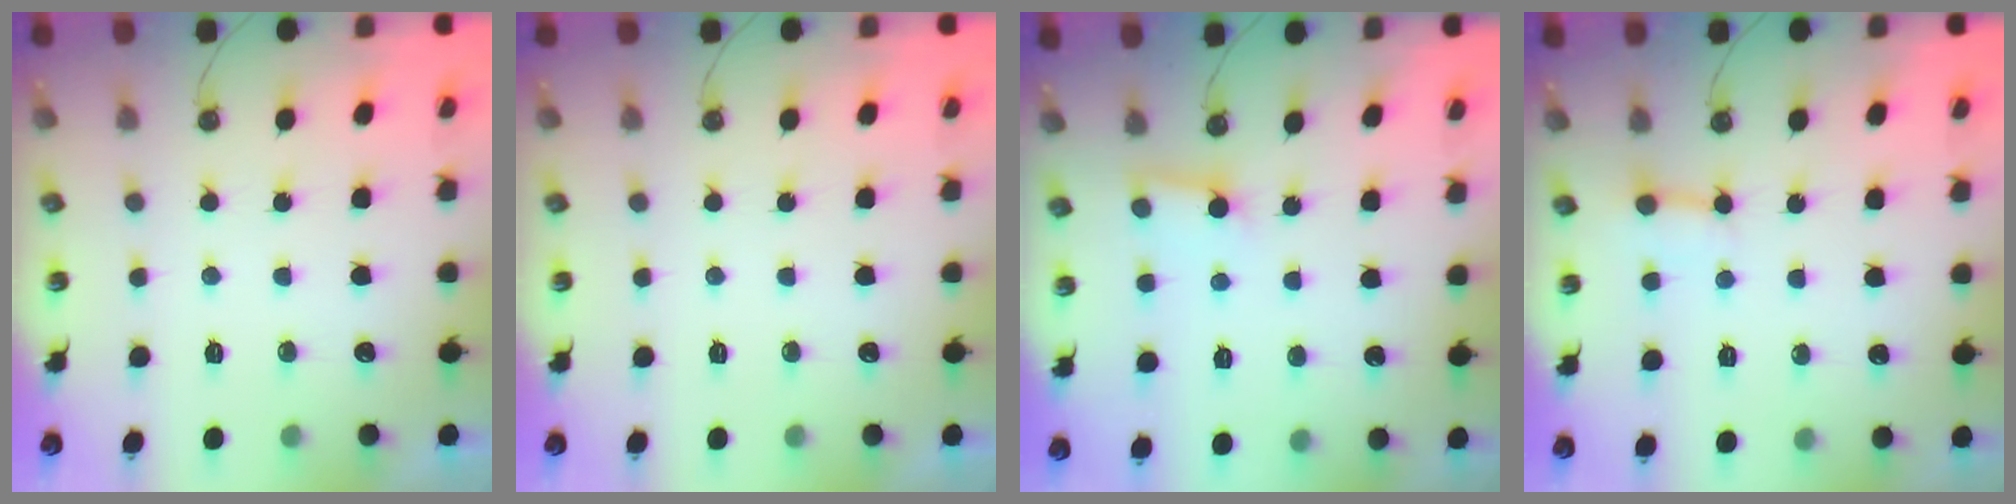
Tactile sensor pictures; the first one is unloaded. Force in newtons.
{"total": 0.0}
{"total": 3.0, "press": 3.0, "slide": 0.4}
{"total": 3.0, "press": 2.9, "slide": 0.5}